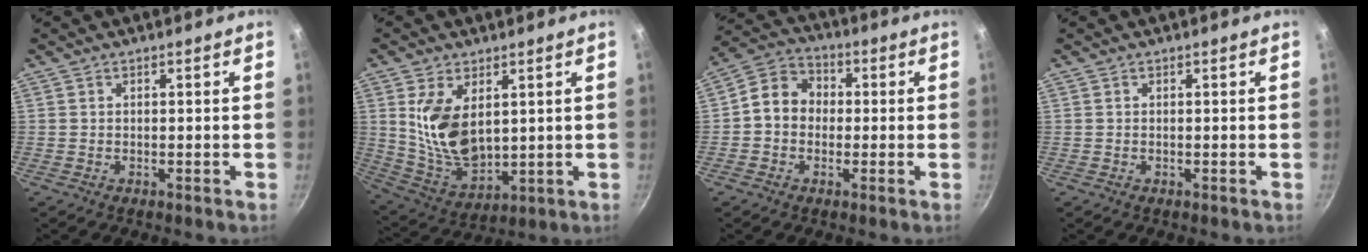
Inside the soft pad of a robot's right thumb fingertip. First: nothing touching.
{"total": 13.0, "force": [3.3, 7.7, 10.0], "torque": [-0.172, -0.037, 0.080]}
{"total": 8.3, "force": [-0.3, 7.0, 4.4], "torque": [-0.044, 0.022, -0.028]}
{"total": 0.0}